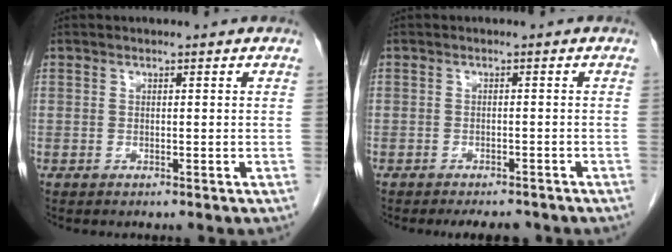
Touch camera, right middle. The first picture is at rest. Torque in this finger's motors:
{"motor_torque": [1.25, -0.89, 0.08, 0.05]}